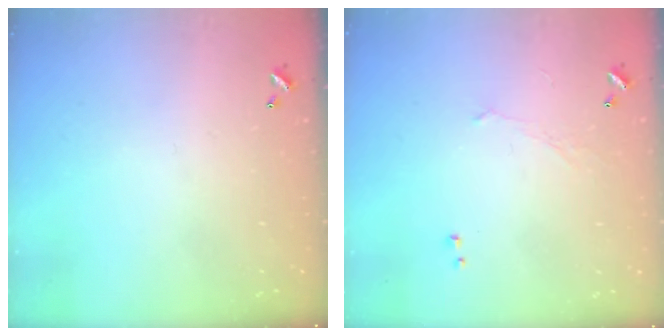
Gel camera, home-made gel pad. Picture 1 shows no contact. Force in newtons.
{"total": 0.0}